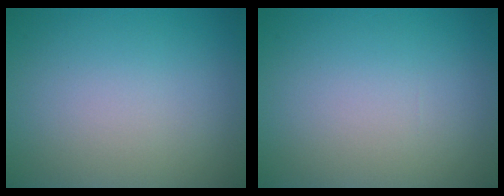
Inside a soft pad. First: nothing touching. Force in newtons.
{"total": 0.0}